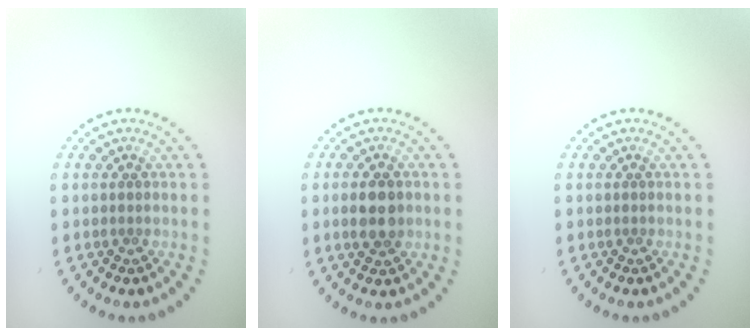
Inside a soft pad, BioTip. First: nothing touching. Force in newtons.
{"total": 3.3, "press": 3.3, "slide": 0.2}
{"total": 0.0}